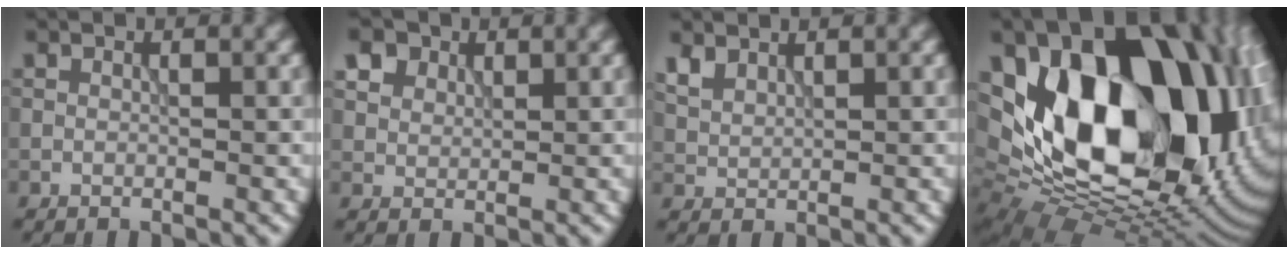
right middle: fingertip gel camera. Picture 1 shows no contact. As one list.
[{"total": 5.1, "force": [3.1, 3.4, 2.3], "torque": [-0.070, 0.003, 0.053]}, {"total": 2.2, "force": [1.5, 1.1, 1.0], "torque": [-0.030, 0.004, 0.035]}, {"total": 20.7, "force": [2.4, 13.4, 15.6], "torque": [-0.259, -0.011, 0.057]}]